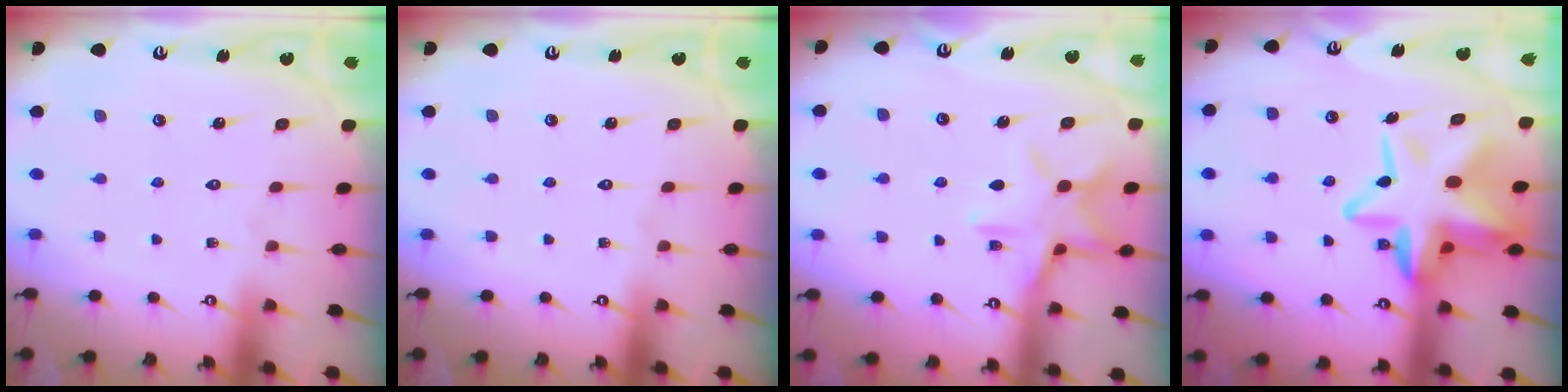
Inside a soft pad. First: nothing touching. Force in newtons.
{"total": 0.0}
{"total": 11.8, "press": 11.8, "slide": 0.8}
{"total": 17.5, "press": 17.3, "slide": 2.9}